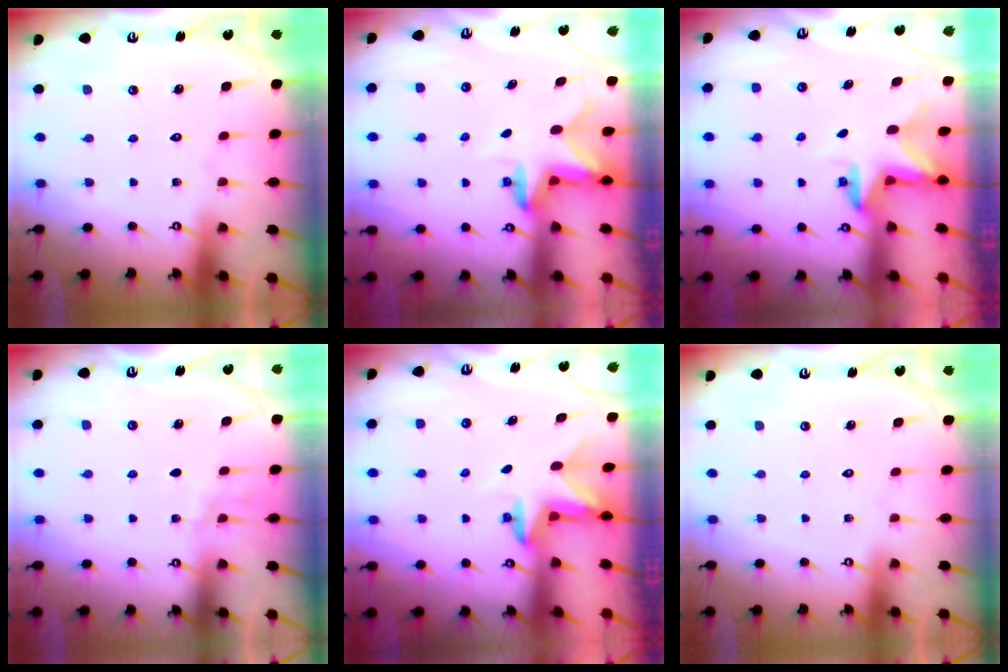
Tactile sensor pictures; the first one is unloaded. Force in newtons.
{"total": 2.5, "press": 2.5, "slide": 0.5}
{"total": 2.9, "press": 2.9, "slide": 0.2}
{"total": 3.4, "press": 2.6, "slide": 2.2}
{"total": 2.6, "press": 2.5, "slide": 0.4}
{"total": 0.0}